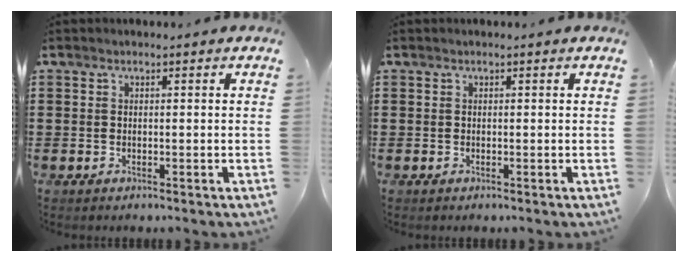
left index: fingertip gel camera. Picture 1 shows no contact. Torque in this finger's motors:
{"motor_torque": [0.00, 0.00, 0.00, 0.00]}